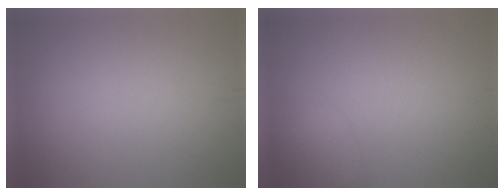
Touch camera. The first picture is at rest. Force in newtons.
{"total": 1.5, "press": 1.5, "slide": 0.0}